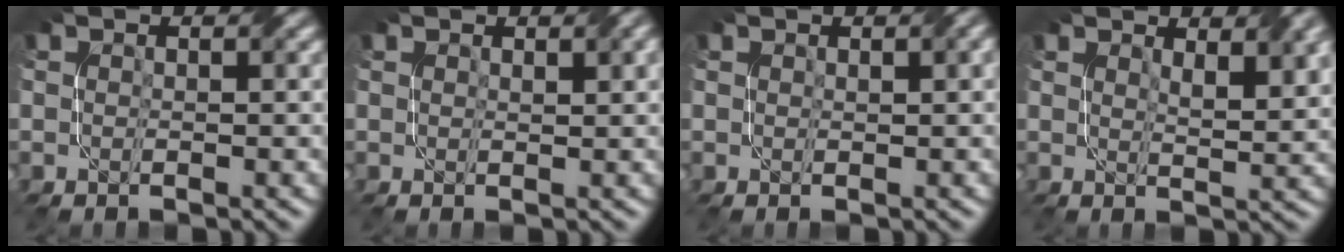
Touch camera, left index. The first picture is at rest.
{"total": 1.4, "force": [0.9, 0.3, 1.1], "torque": [-0.013, 0.000, 0.016]}
{"total": 1.1, "force": [0.6, 0.1, 0.9], "torque": [-0.011, 0.001, 0.010]}
{"total": 4.4, "force": [2.5, 1.3, 3.4], "torque": [-0.048, 0.000, 0.045]}